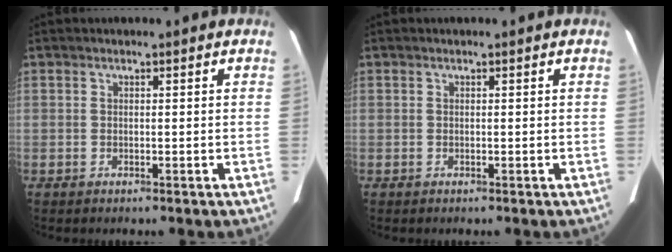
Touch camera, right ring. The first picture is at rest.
{"total": 0.0}